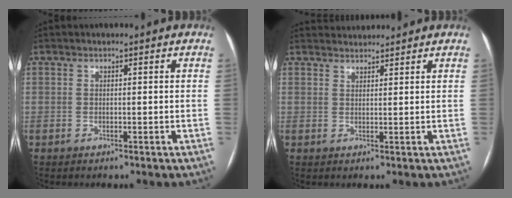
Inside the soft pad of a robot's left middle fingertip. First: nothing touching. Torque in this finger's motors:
{"motor_torque": [0.07, -0.15, -0.12, -0.04]}